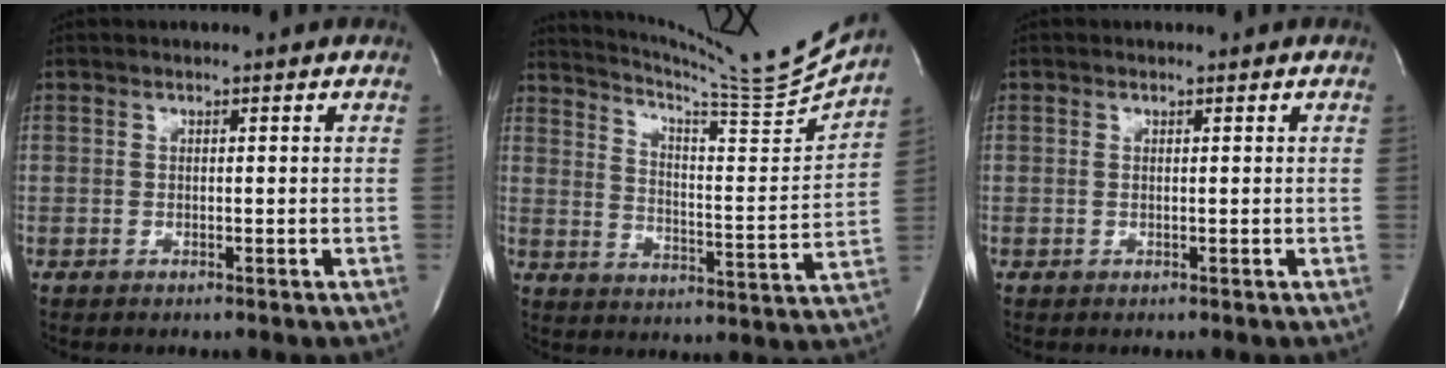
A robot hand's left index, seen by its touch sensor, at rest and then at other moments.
{"total": 17.5, "force": [16.5, -2.8, 5.2], "torque": [-0.094, -0.074, 0.232]}
{"total": 0.0}